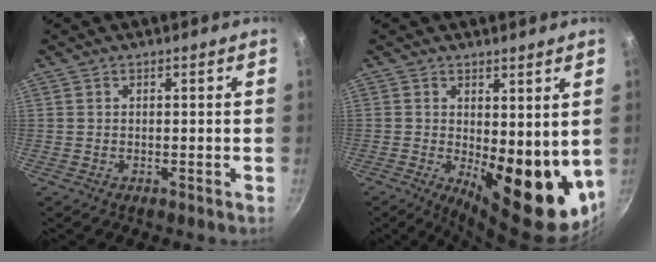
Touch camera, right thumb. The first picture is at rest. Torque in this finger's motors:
{"motor_torque": [2.44, 2.57, 2.23, -0.33, 0.49]}